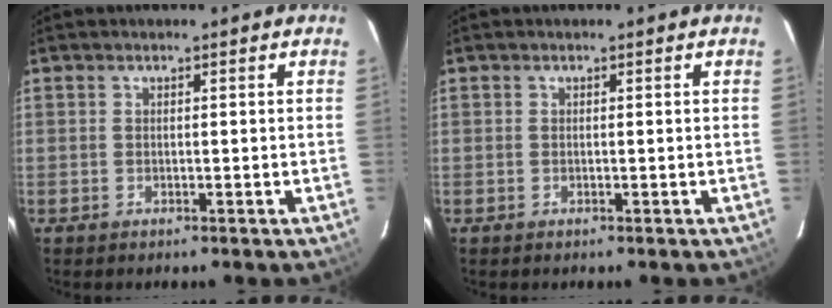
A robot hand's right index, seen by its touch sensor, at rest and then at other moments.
{"total": 0.0}